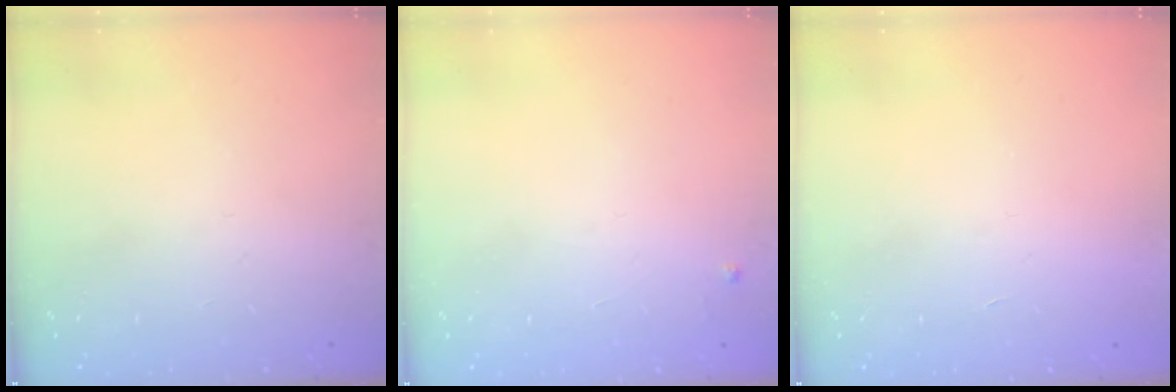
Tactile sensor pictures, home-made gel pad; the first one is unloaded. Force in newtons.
{"total": 2.4, "press": 2.4, "slide": 0.4}
{"total": 1.8, "press": 1.8, "slide": 0.1}